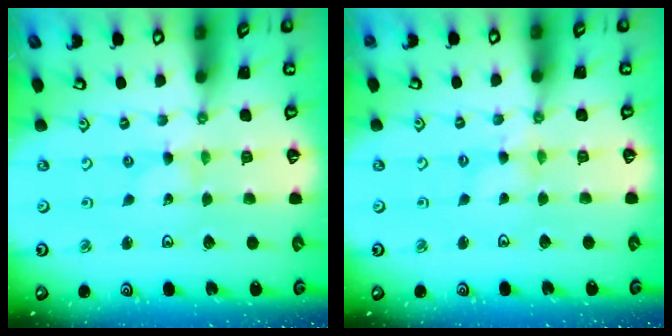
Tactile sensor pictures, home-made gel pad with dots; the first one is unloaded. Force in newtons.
{"total": 1.6, "press": 1.6, "slide": 0.2}